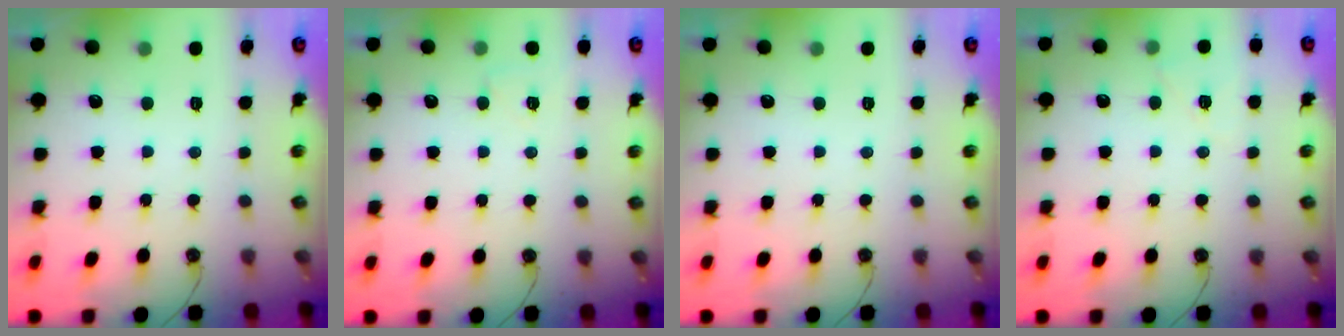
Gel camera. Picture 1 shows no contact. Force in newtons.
{"total": 3.7, "press": 2.8, "slide": 2.4}
{"total": 0.0}
{"total": 5.8, "press": 5.6, "slide": 1.6}